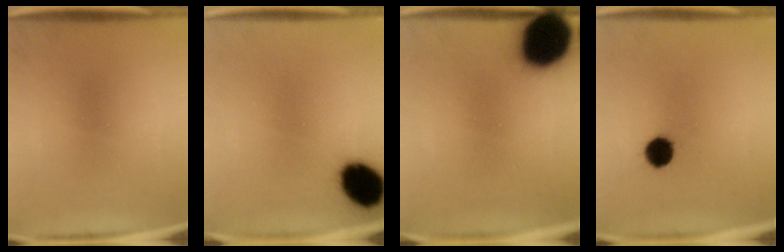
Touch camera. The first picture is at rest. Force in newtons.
{"total": 12.3}
{"total": 21.3}
{"total": 5.9}